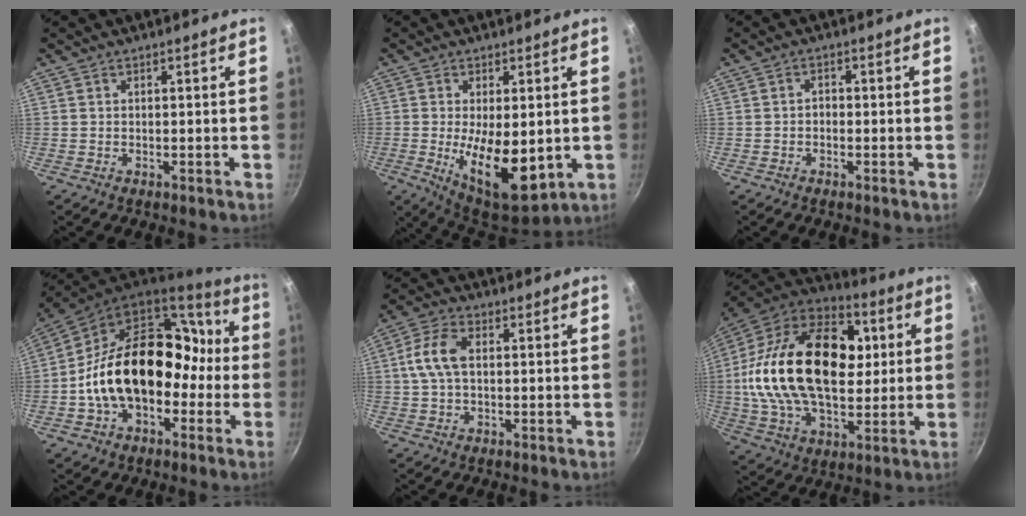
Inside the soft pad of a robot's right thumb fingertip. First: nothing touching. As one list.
[{"total": 14.6, "force": [-1.6, 6.6, 12.9], "torque": [-0.187, -0.018, -0.010]}, {"total": 1.4, "force": [-0.6, 1.0, 0.7], "torque": [-0.009, 0.010, -0.012]}, {"total": 24.3, "force": [-2.8, 16.9, 17.3], "torque": [-0.240, 0.078, -0.043]}, {"total": 7.8, "force": [0.8, 4.5, 6.3], "torque": [-0.131, 0.019, 0.007]}, {"total": 32.7, "force": [3.7, 20.2, 25.5], "torque": [-0.446, 0.027, 0.051]}]